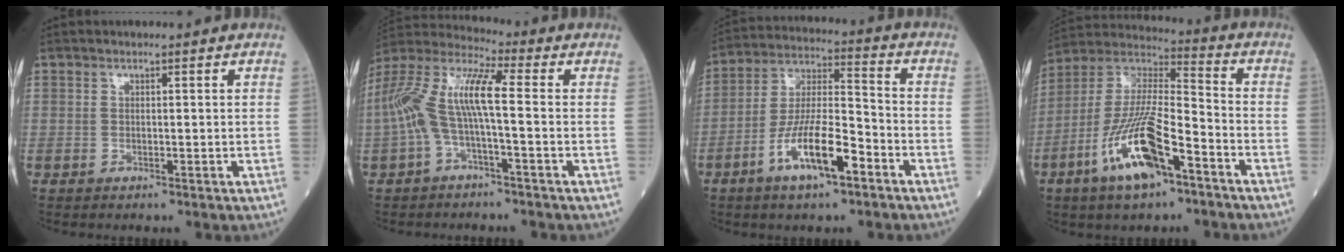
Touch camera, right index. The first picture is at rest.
{"total": 11.3, "force": [-1.3, 1.9, 11.0], "torque": [-0.241, 0.037, -0.034]}
{"total": 11.8, "force": [-5.9, 2.6, 9.9], "torque": [-0.188, -0.001, -0.109]}
{"total": 15.4, "force": [-7.5, 3.9, 12.8], "torque": [-0.259, -0.004, -0.136]}